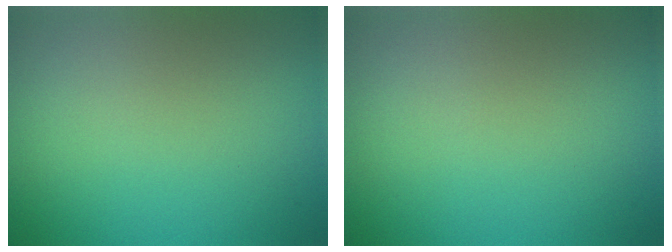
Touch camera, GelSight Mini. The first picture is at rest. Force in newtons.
{"total": 0.0}